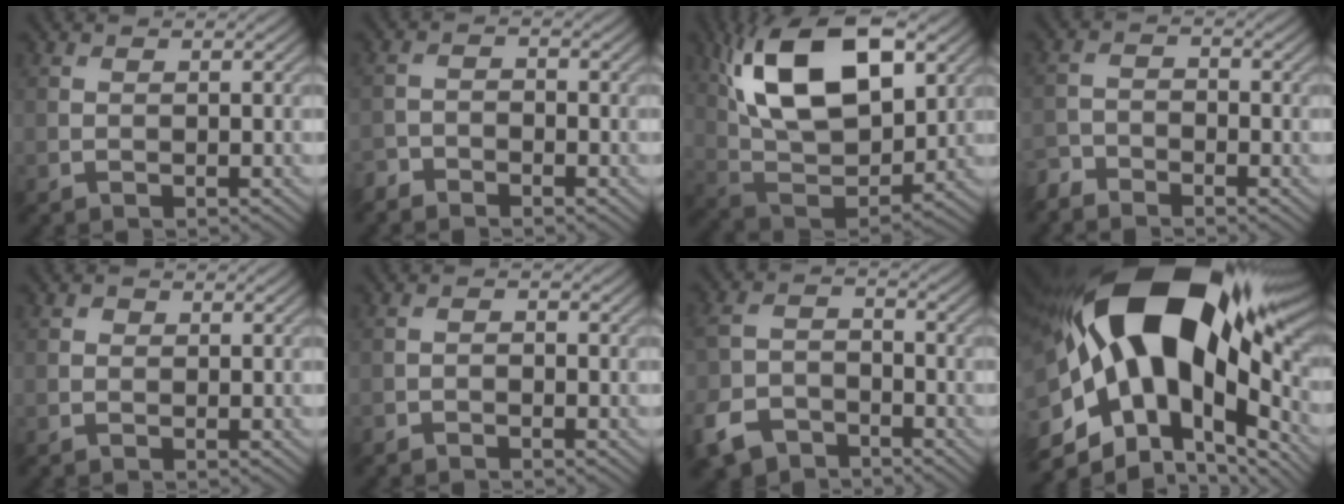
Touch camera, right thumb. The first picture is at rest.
{"total": 2.2, "force": [-2.1, 0.7, 0.4], "torque": [-0.006, -0.003, -0.051]}
{"total": 17.0, "force": [6.8, 8.7, 12.9], "torque": [-0.261, 0.017, 0.121]}
{"total": 2.9, "force": [-2.8, 0.8, 0.5], "torque": [-0.011, -0.006, -0.068]}
{"total": 0.6, "force": [0.2, 0.5, 0.2], "torque": [0.001, -0.005, 0.000]}
{"total": 1.0, "force": [-0.9, 0.4, 0.3], "torque": [-0.006, -0.001, -0.020]}
{"total": 7.3, "force": [-5.1, 4.2, 3.0], "torque": [-0.079, -0.014, -0.112]}
{"total": 22.9, "force": [1.5, 12.9, 18.8], "torque": [-0.390, -0.029, 0.028]}